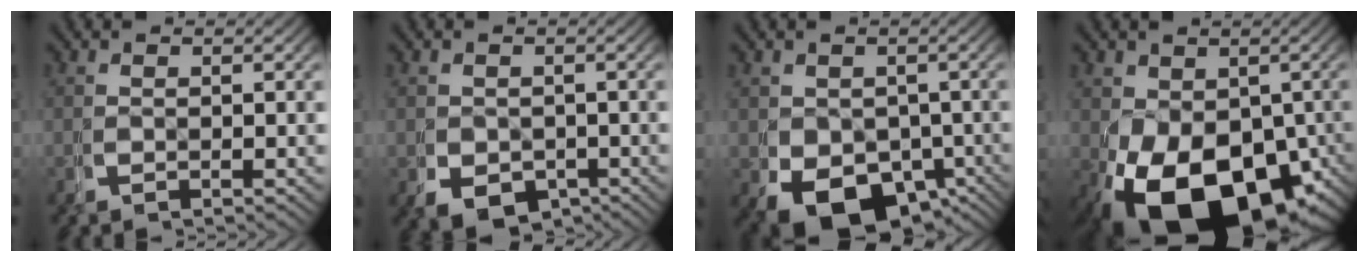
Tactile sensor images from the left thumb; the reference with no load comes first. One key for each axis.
{"total": 4.0, "fx": -1.8, "fy": 3.1, "fz": 1.8, "tx": -0.032, "ty": -0.020, "tz": -0.020}
{"total": 9.4, "fx": -4.3, "fy": 6.1, "fz": 5.6, "tx": -0.093, "ty": -0.046, "tz": -0.042}
{"total": 14.5, "fx": -5.1, "fy": 8.8, "fz": 10.3, "tx": -0.196, "ty": -0.070, "tz": -0.038}